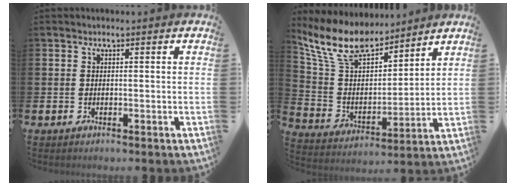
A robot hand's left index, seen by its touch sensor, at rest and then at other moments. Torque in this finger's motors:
{"motor_torque": [0.78, -0.75, 0.63, 0.21]}